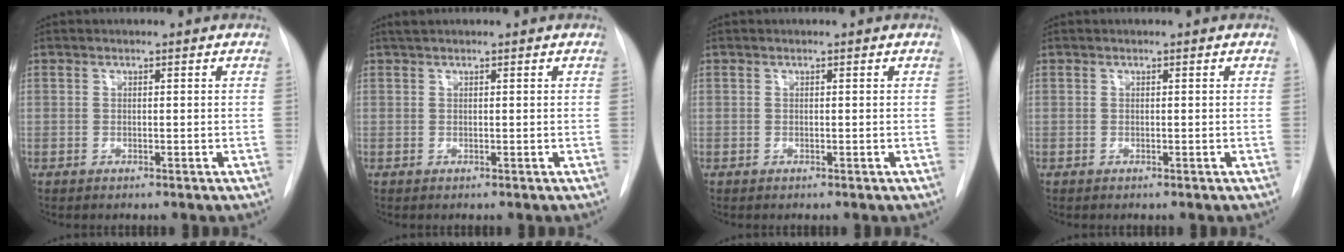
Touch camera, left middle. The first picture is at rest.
{"total": 1.0, "force": [0.8, 0.0, 0.5], "torque": [-0.015, 0.012, 0.019]}
{"total": 0.0}
{"total": 0.0}